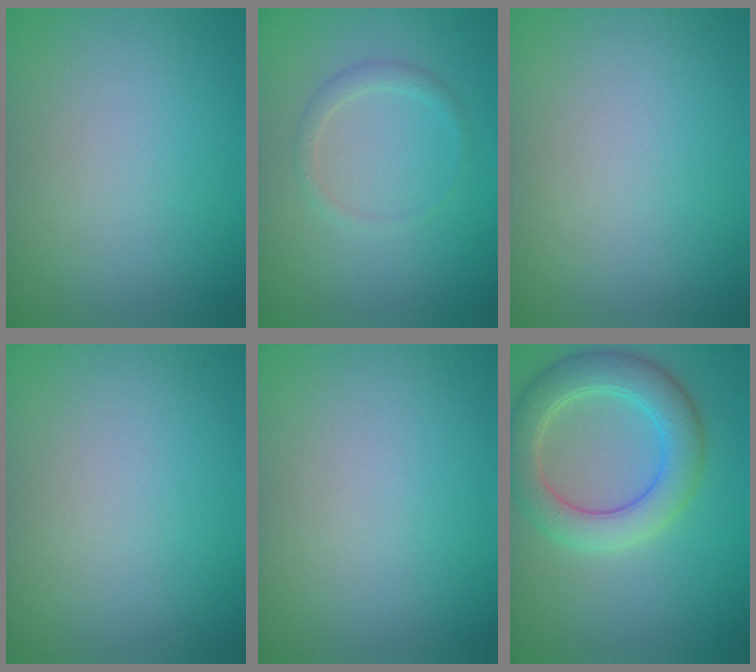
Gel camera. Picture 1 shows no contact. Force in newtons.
{"total": 1.2, "press": 1.2, "slide": 0.2}
{"total": 0.0}
{"total": 0.0}
{"total": 0.0}
{"total": 5.5, "press": 5.4, "slide": 0.3}